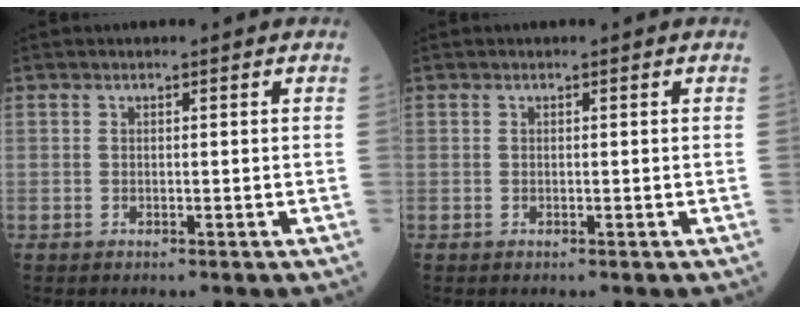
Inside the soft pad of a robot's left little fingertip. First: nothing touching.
{"total": 0.0}